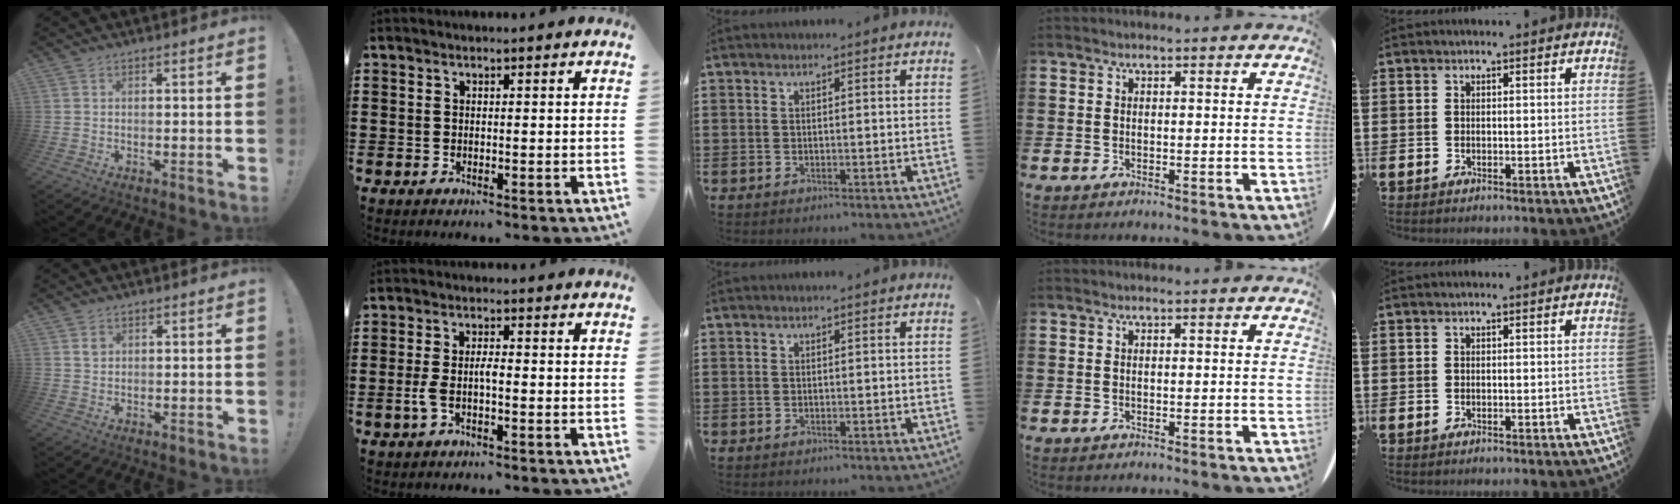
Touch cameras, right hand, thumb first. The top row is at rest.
{"thumb": {"total": 1.5, "force": [0.9, 1.2, 0.4], "torque": [0.007, -0.007, 0.014]}, "index": {"total": 3.3, "force": [-0.9, 1.0, 3.0], "torque": [-0.076, -0.004, -0.023]}}